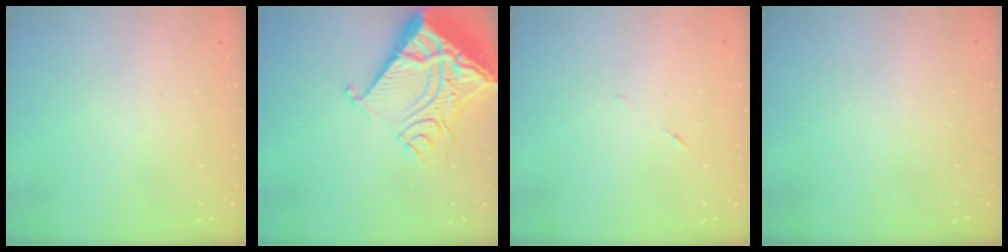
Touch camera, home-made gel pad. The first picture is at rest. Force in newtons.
{"total": 19.5, "press": 19.4, "slide": 2.7}
{"total": 5.3, "press": 5.3, "slide": 0.6}
{"total": 0.0}